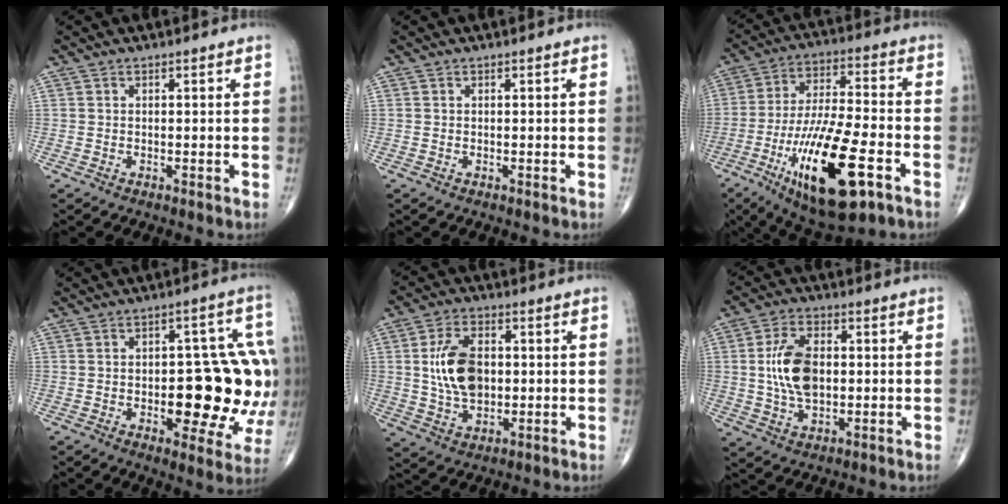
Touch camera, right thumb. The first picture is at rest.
{"total": 0.0}
{"total": 21.6, "force": [-8.9, 6.8, 18.5], "torque": [-0.360, 0.017, -0.145]}
{"total": 19.2, "force": [-1.3, 8.2, 17.3], "torque": [-0.190, 0.013, -0.005]}
{"total": 11.4, "force": [0.8, 7.1, 8.9], "torque": [-0.151, 0.001, 0.020]}
{"total": 10.5, "force": [0.5, 6.0, 8.6], "torque": [-0.157, 0.003, 0.012]}